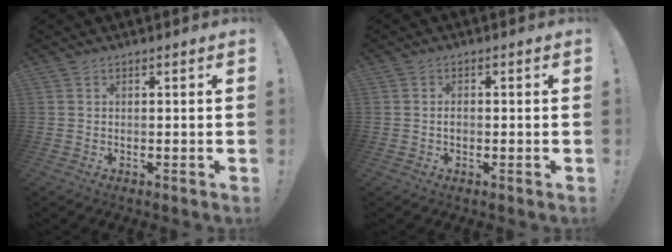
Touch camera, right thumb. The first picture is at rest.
{"total": 1.3, "force": [-0.4, 0.7, 1.0], "torque": [-0.010, 0.000, -0.010]}